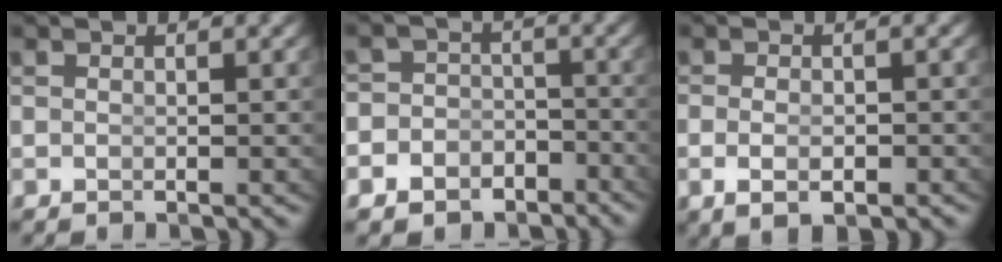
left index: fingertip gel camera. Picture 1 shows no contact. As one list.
[{"total": 7.7, "force": [-4.4, 6.2, 1.1], "torque": [-0.024, -0.029, -0.079]}, {"total": 2.6, "force": [-1.4, 0.7, 2.1], "torque": [-0.047, -0.014, -0.010]}]